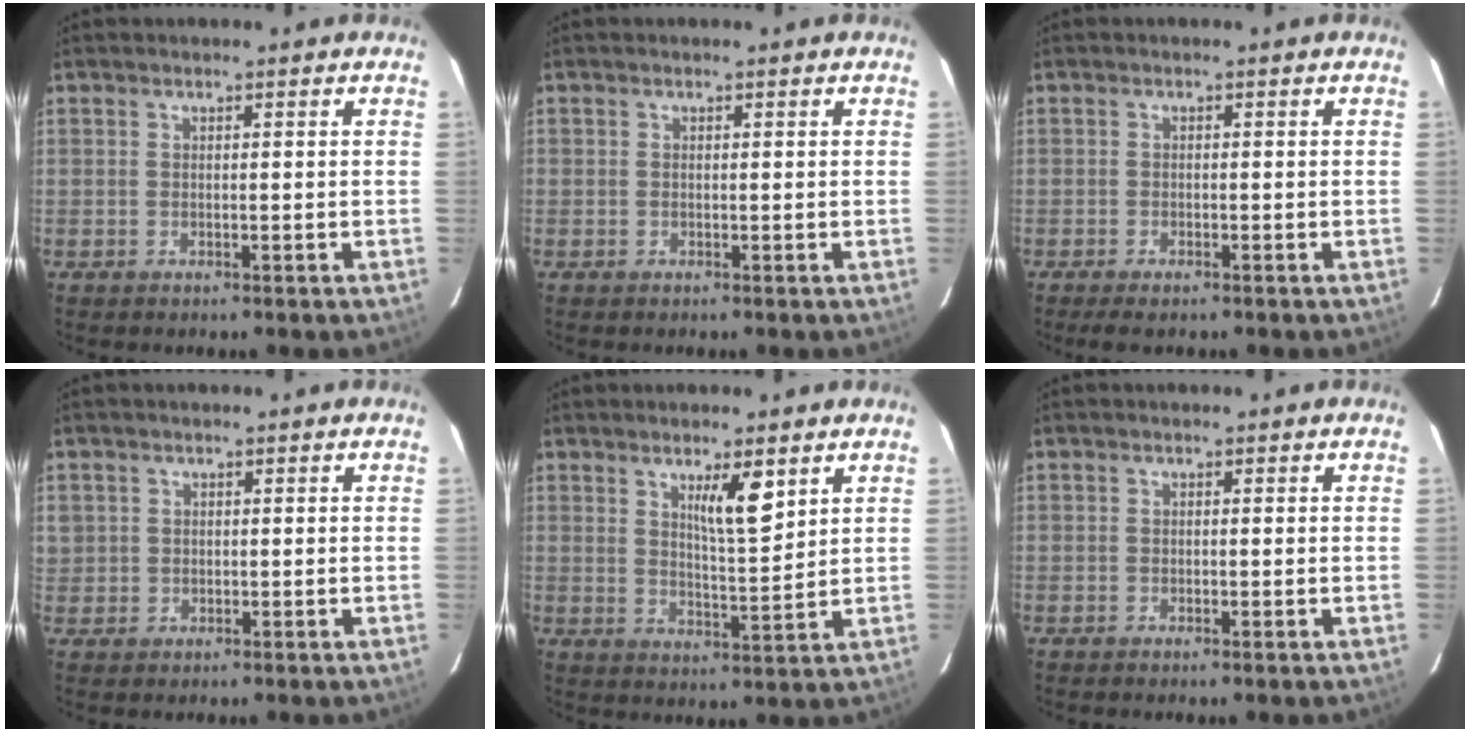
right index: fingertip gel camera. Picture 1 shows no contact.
{"total": 0.0}
{"total": 2.3, "force": [-1.7, 0.7, 1.3], "torque": [-0.026, -0.005, -0.024]}
{"total": 2.0, "force": [0.6, 1.9, 0.3], "torque": [0.002, 0.007, 0.011]}
{"total": 6.2, "force": [3.3, 0.8, 5.2], "torque": [-0.087, -0.009, 0.057]}
{"total": 0.0}